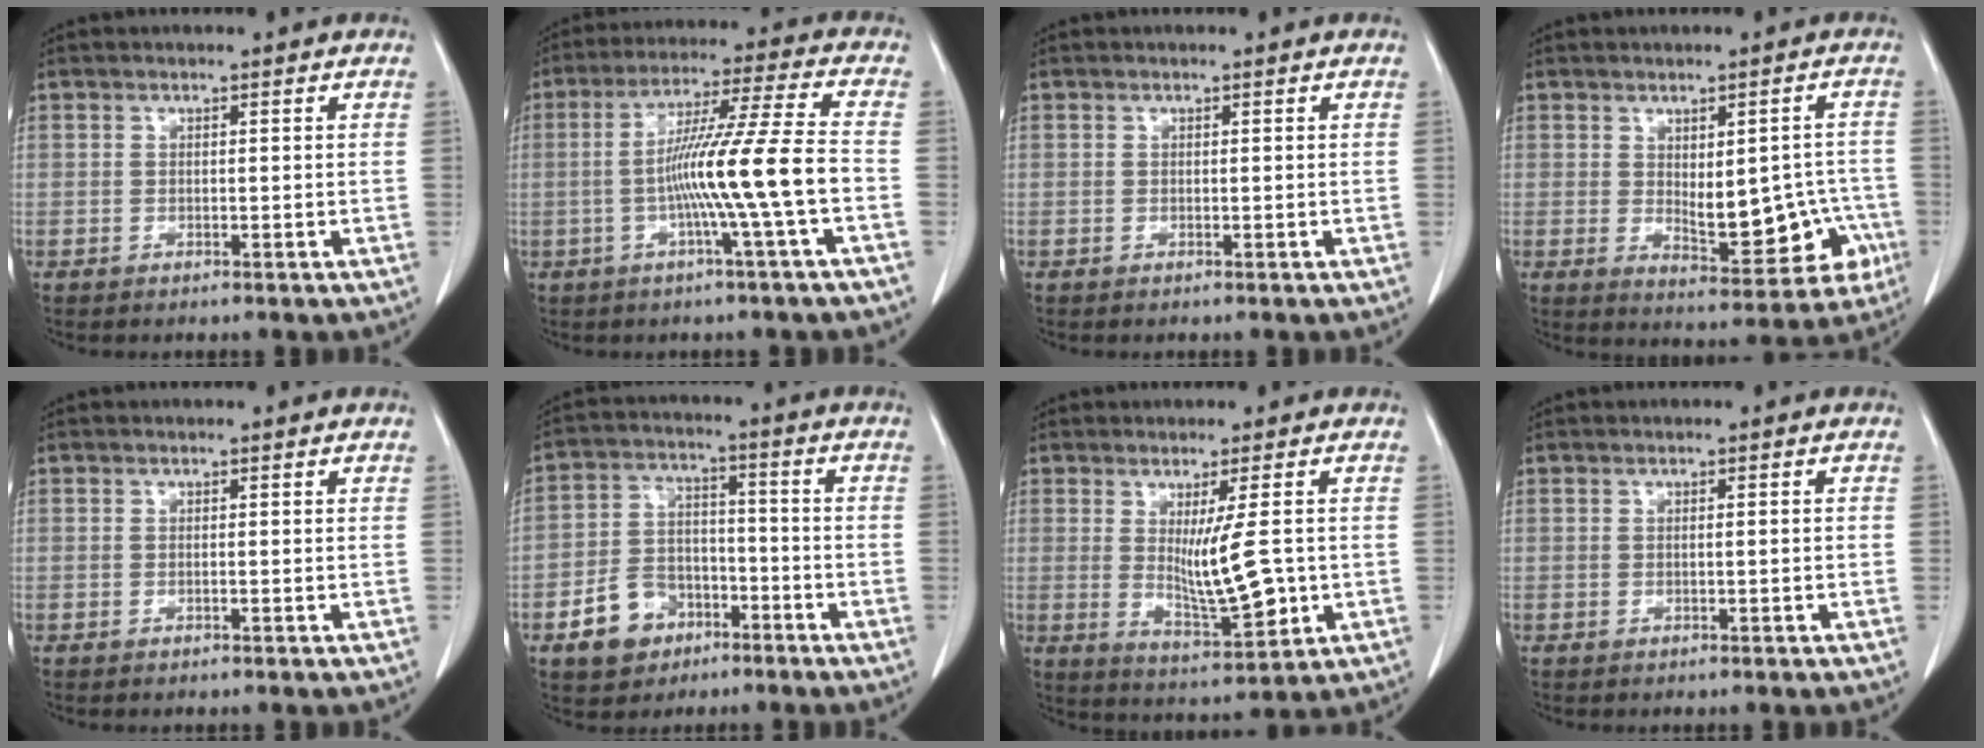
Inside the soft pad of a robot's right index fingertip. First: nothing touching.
{"total": 12.3, "force": [-2.8, -1.8, 11.8], "torque": [-0.212, 0.007, -0.051]}
{"total": 0.0}
{"total": 10.5, "force": [-1.6, 4.9, 9.1], "torque": [-0.105, 0.007, -0.003]}
{"total": 0.0}
{"total": 9.0, "force": [-4.8, 6.7, 3.7], "torque": [-0.080, 0.021, -0.075]}
{"total": 8.8, "force": [-0.1, 1.2, 8.7], "torque": [-0.148, -0.026, 0.010]}
{"total": 0.8, "force": [-0.2, 0.0, 0.8], "torque": [-0.014, 0.000, 0.000]}